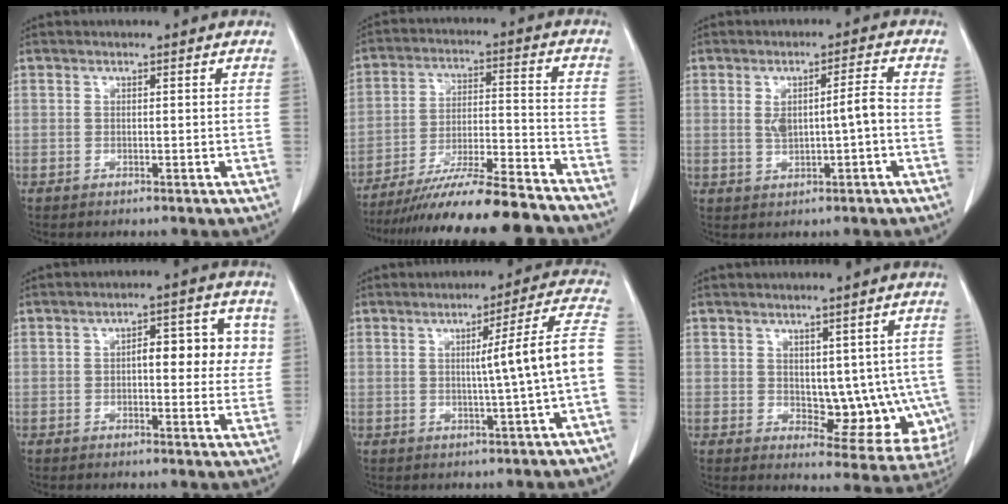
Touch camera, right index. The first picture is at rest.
{"total": 19.9, "force": [-17.8, 0.4, 9.0], "torque": [-0.140, -0.013, -0.281]}
{"total": 5.3, "force": [-0.1, 0.9, 5.2], "torque": [-0.091, 0.012, 0.006]}
{"total": 7.9, "force": [1.2, 3.3, 7.1], "torque": [-0.081, 0.023, 0.013]}
{"total": 9.4, "force": [-0.8, -1.7, 9.2], "torque": [-0.122, 0.011, -0.010]}
{"total": 10.1, "force": [0.1, 5.8, 8.3], "torque": [-0.080, 0.003, 0.020]}